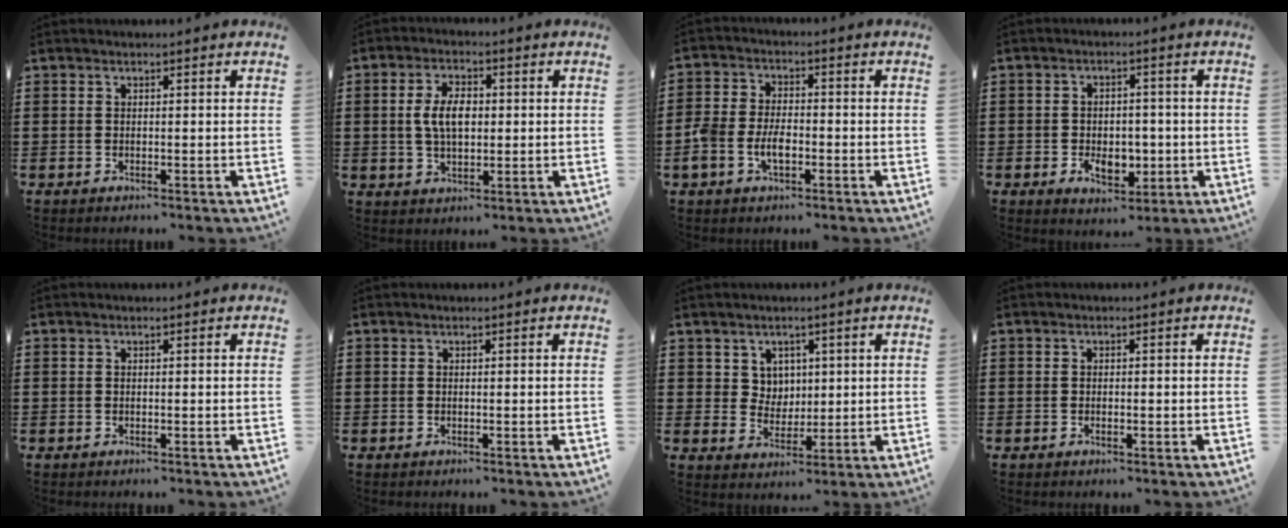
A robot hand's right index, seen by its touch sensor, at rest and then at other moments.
{"total": 5.8, "force": [0.3, 3.1, 5.0], "torque": [-0.101, 0.004, -0.001]}
{"total": 4.9, "force": [-1.7, 3.0, 3.5], "torque": [-0.092, -0.001, -0.038]}
{"total": 5.3, "force": [-1.4, 3.6, 3.7], "torque": [-0.059, 0.006, -0.024]}
{"total": 0.0}
{"total": 0.0}
{"total": 4.1, "force": [1.9, 3.6, 0.6], "torque": [-0.032, 0.008, 0.035]}
{"total": 0.7, "force": [-0.1, 0.2, 0.7], "torque": [-0.013, -0.003, -0.001]}